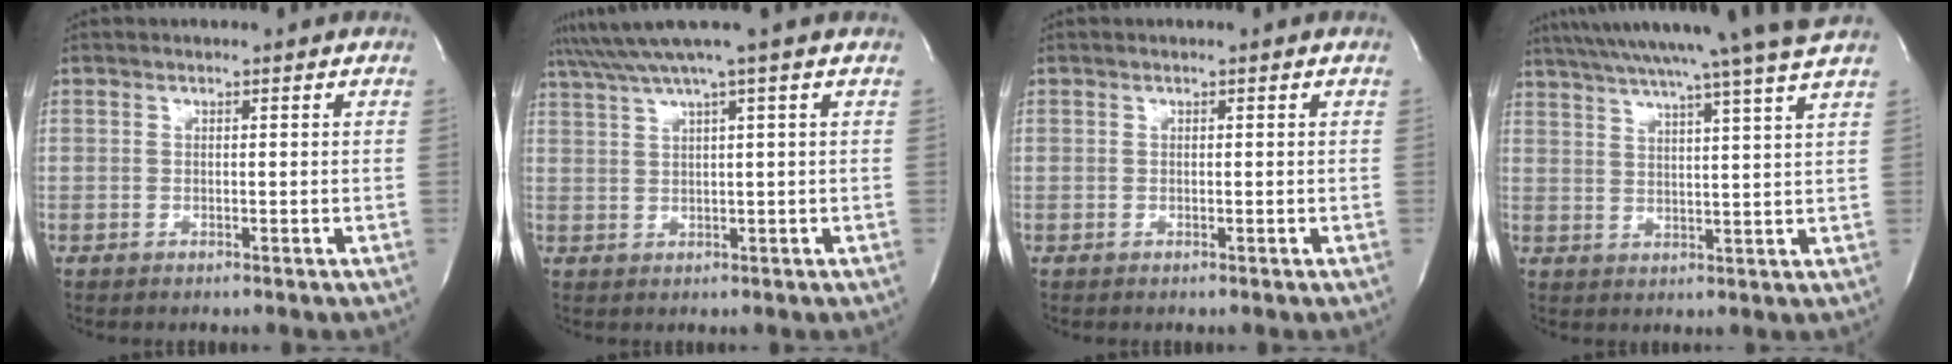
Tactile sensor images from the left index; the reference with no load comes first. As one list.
[{"total": 5.5, "force": [4.2, -2.2, 2.9], "torque": [-0.057, 0.022, 0.080]}, {"total": 0.0}, {"total": 20.1, "force": [17.4, -2.2, 9.8], "torque": [-0.170, -0.018, 0.240]}]